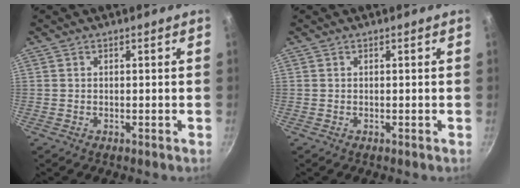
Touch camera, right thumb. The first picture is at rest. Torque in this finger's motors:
{"motor_torque": [0.00, 0.00, 0.01, -0.01, 0.05]}